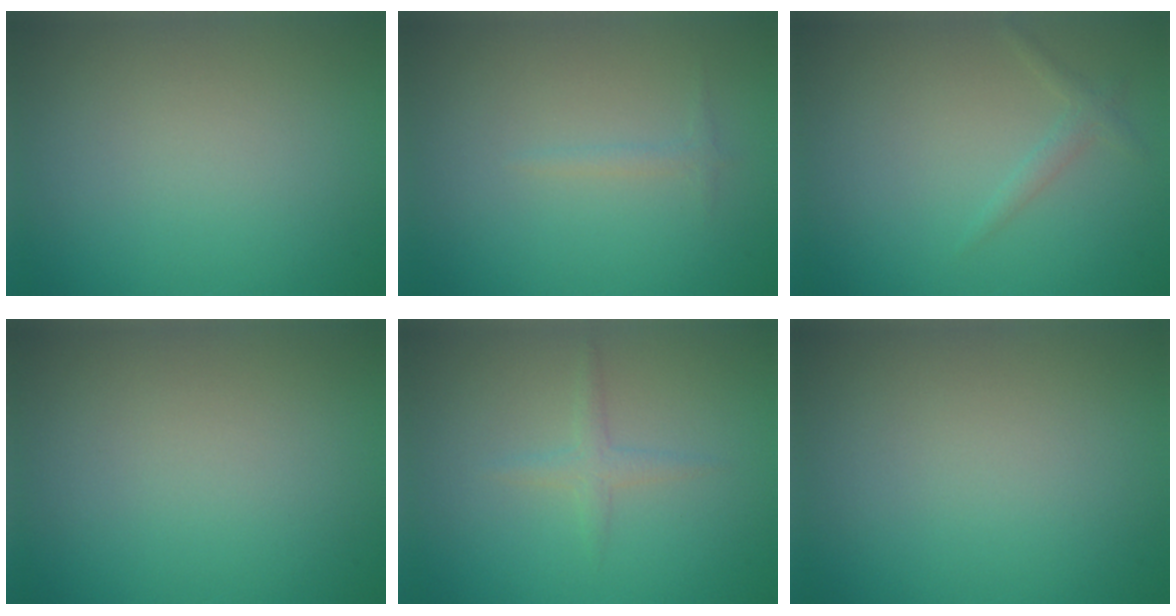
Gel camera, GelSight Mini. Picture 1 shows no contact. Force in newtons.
{"total": 0.7, "press": 0.7, "slide": 0.1}
{"total": 1.0, "press": 1.0, "slide": 0.2}
{"total": 0.0}
{"total": 1.3, "press": 1.3, "slide": 0.0}
{"total": 0.0}